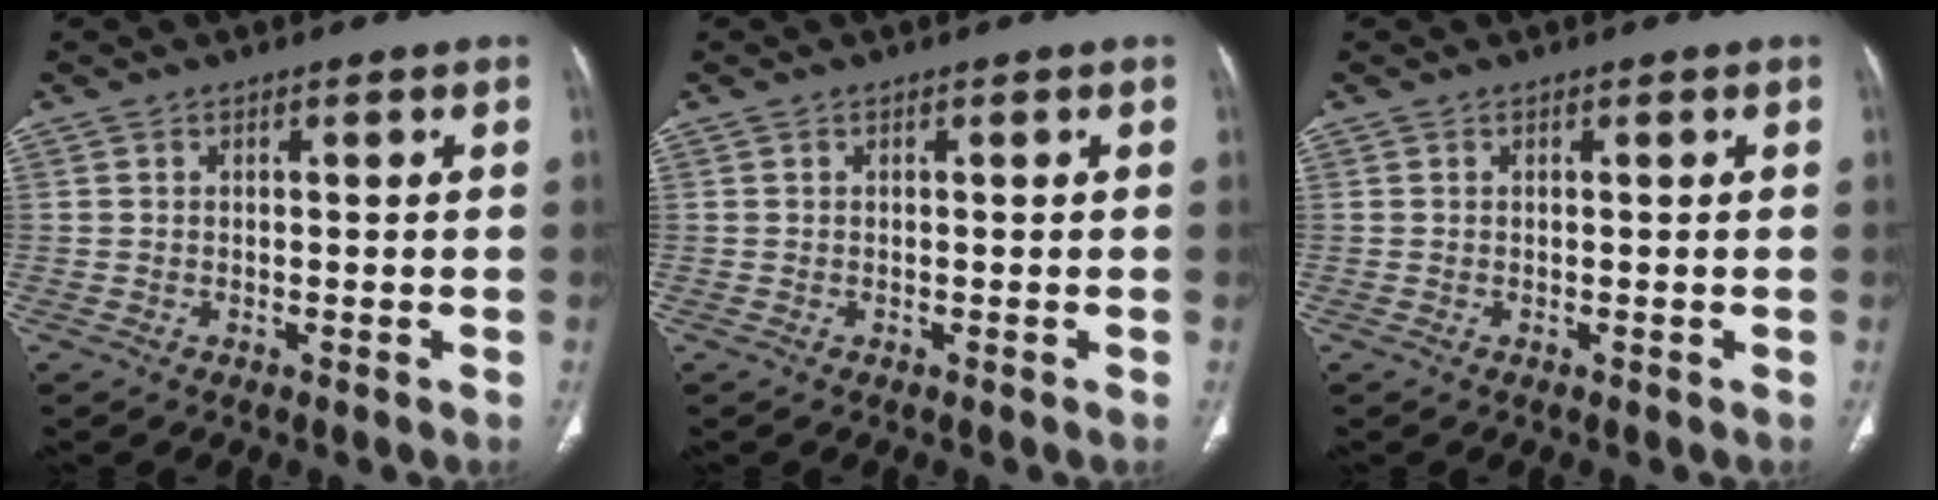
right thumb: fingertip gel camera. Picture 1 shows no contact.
{"total": 0.0}
{"total": 0.0}